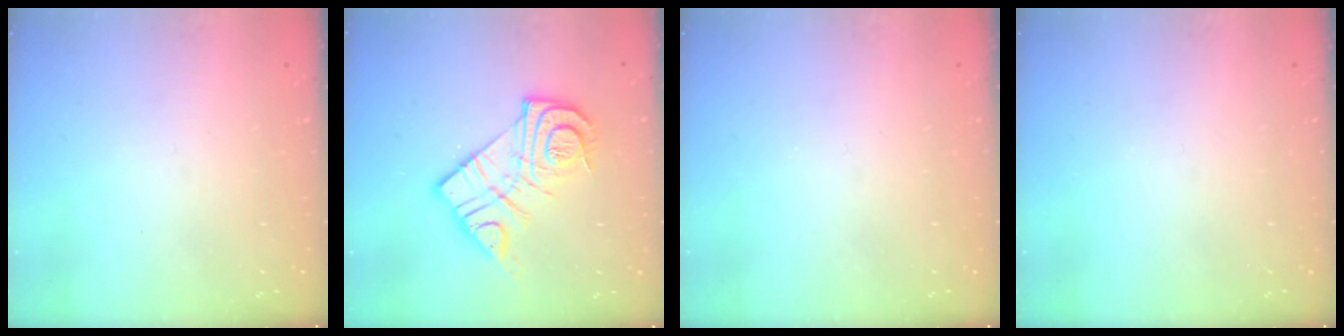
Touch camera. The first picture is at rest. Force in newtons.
{"total": 15.4, "press": 15.4, "slide": 1.3}
{"total": 2.2, "press": 2.1, "slide": 0.4}
{"total": 0.0}